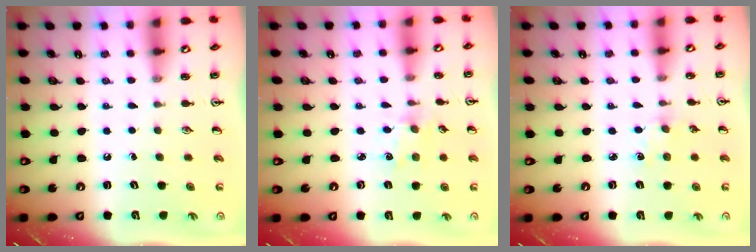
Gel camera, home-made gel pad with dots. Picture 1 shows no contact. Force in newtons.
{"total": 2.1, "press": 2.0, "slide": 0.3}
{"total": 3.7, "press": 3.7, "slide": 0.5}